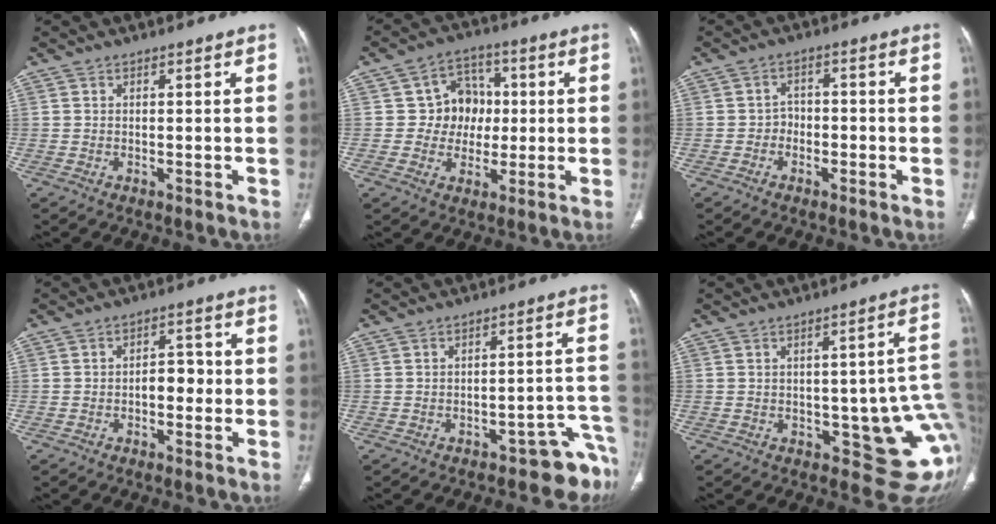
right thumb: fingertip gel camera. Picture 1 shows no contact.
{"total": 8.9, "force": [0.5, 8.0, 3.9], "torque": [-0.003, 0.014, 0.004]}
{"total": 3.0, "force": [-1.3, 2.5, 1.1], "torque": [0.002, 0.017, -0.029]}
{"total": 4.4, "force": [-0.7, 2.8, 3.3], "torque": [-0.026, 0.018, -0.016]}
{"total": 7.9, "force": [-5.9, 3.5, 3.8], "torque": [0.001, 0.081, -0.078]}
{"total": 14.5, "force": [-2.1, 5.8, 13.1], "torque": [-0.130, 0.002, -0.012]}